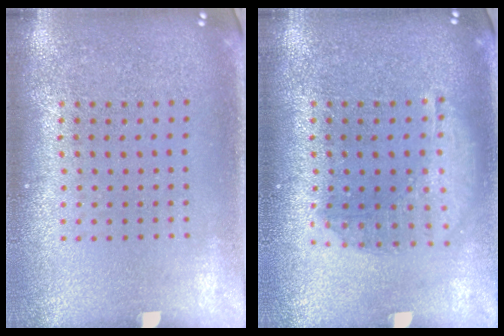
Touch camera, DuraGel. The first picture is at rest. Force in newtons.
{"total": 1.4, "press": 1.3, "slide": 0.6}